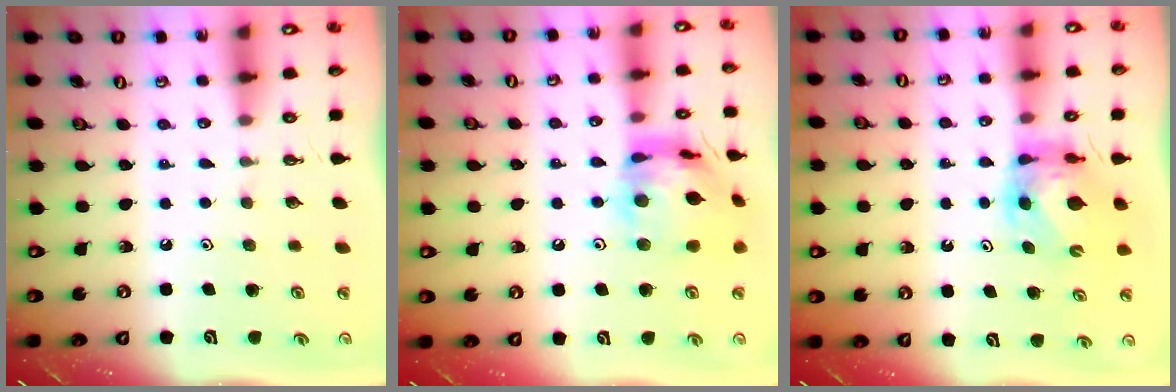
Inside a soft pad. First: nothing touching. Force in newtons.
{"total": 16.4, "press": 16.3, "slide": 1.7}
{"total": 6.1, "press": 6.1, "slide": 0.6}